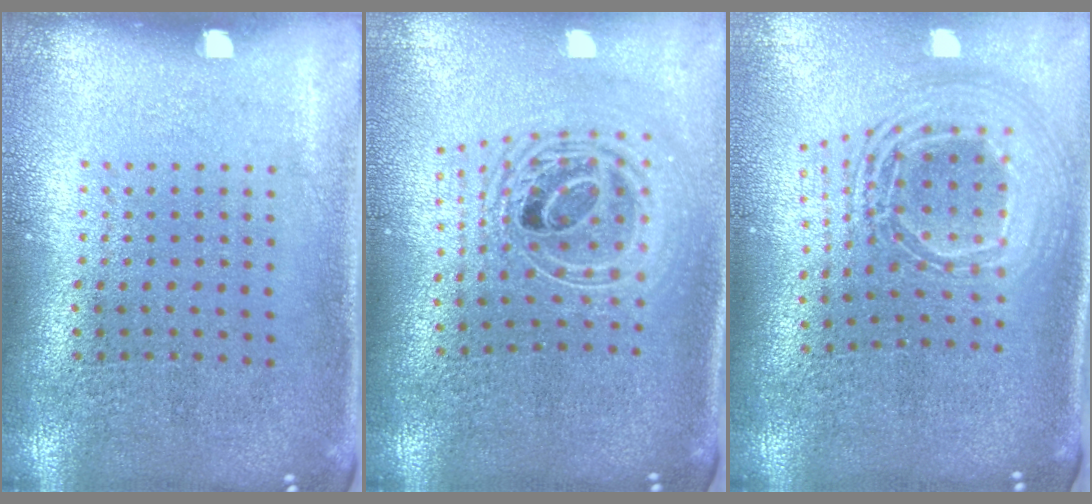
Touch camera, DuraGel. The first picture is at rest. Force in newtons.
{"total": 2.3, "press": 1.8, "slide": 1.4}
{"total": 2.5, "press": 1.8, "slide": 1.6}